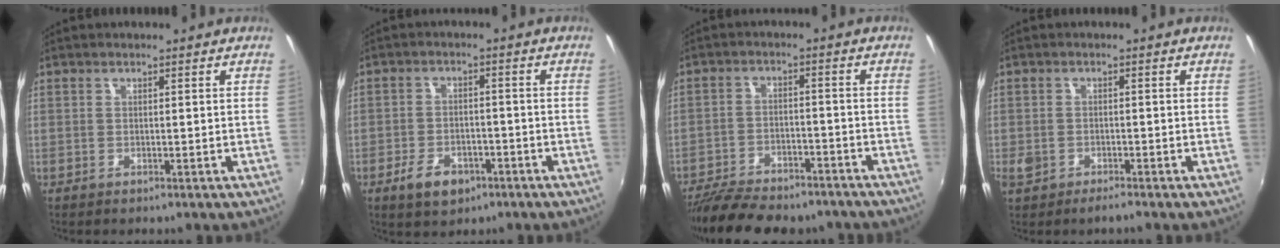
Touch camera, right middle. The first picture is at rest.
{"total": 6.8, "force": [-3.9, 4.1, 3.8], "torque": [-0.095, 0.001, -0.062]}
{"total": 16.3, "force": [-13.6, 5.3, 7.3], "torque": [-0.156, -0.021, -0.203]}
{"total": 2.9, "force": [-1.8, 1.5, 1.6], "torque": [-0.040, -0.008, -0.037]}